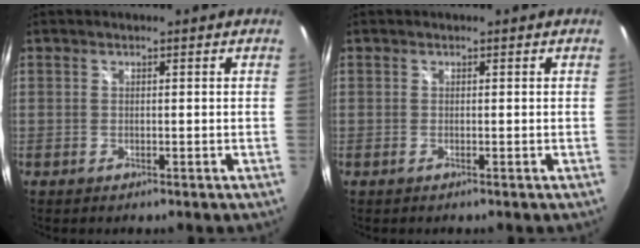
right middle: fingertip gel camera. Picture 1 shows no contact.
{"total": 0.0}